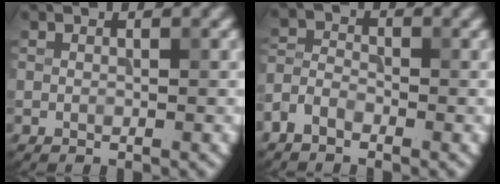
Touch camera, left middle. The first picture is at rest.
{"total": 2.5, "force": [-1.7, 1.4, 1.2], "torque": [-0.026, 0.005, -0.047]}